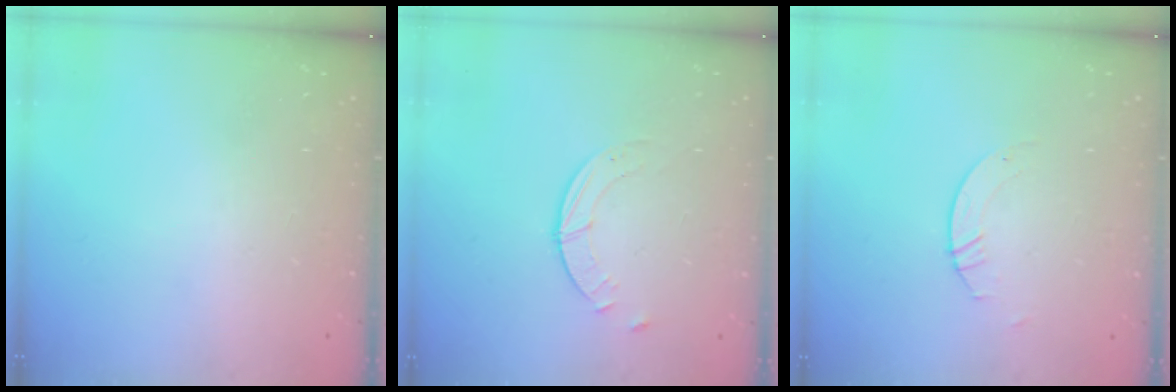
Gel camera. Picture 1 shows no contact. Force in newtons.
{"total": 2.5, "press": 2.5, "slide": 0.3}
{"total": 1.1, "press": 1.1, "slide": 0.1}